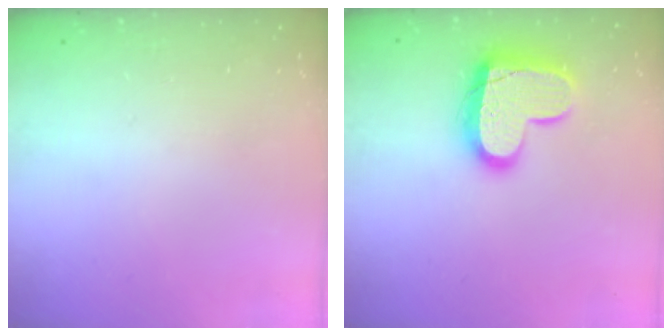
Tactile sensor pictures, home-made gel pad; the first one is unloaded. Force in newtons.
{"total": 15.7, "press": 15.6, "slide": 1.1}